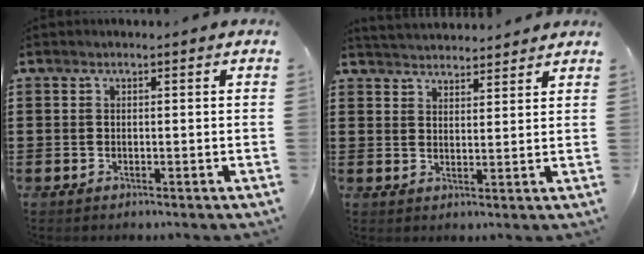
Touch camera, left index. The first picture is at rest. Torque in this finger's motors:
{"motor_torque": [0.19, -0.20, 0.17, 0.06]}